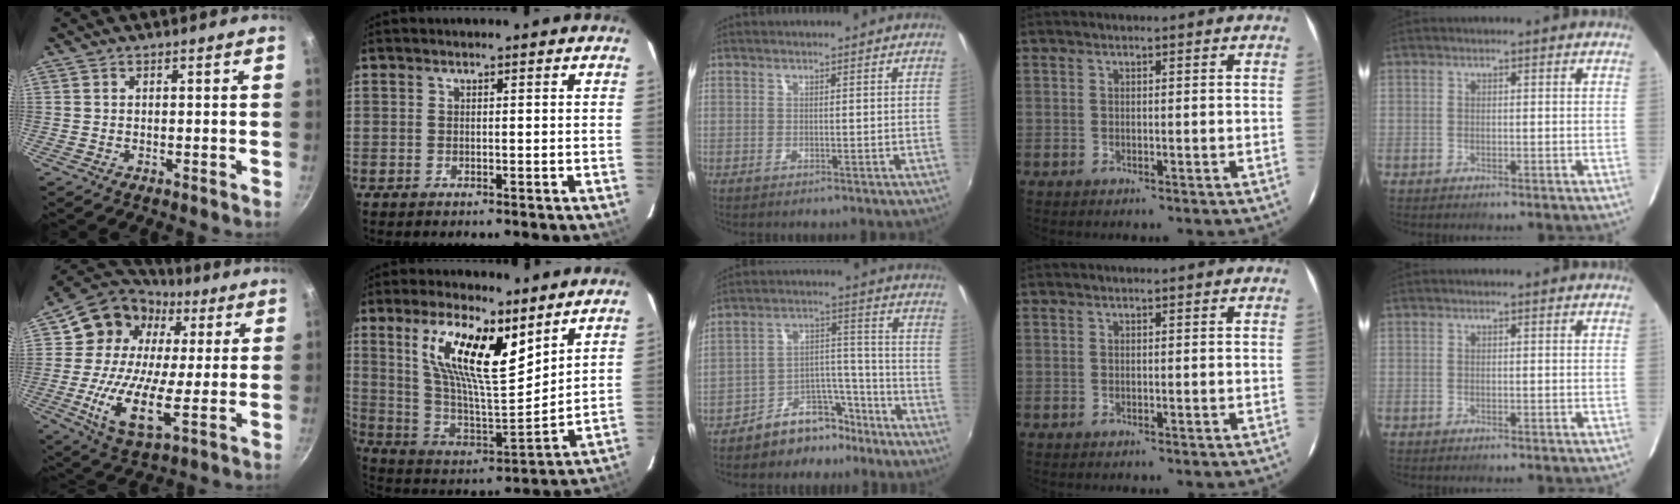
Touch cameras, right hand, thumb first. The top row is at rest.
{"thumb": {"total": 19.7, "force": [2.9, 13.5, 14.1], "torque": [-0.234, 0.009, 0.036]}, "index": {"total": 17.6, "force": [9.7, 5.6, 13.6], "torque": [-0.254, 0.004, 0.186]}, "middle": {"total": 9.2, "force": [-7.7, 4.4, 2.7], "torque": [-0.028, 0.051, -0.112]}}